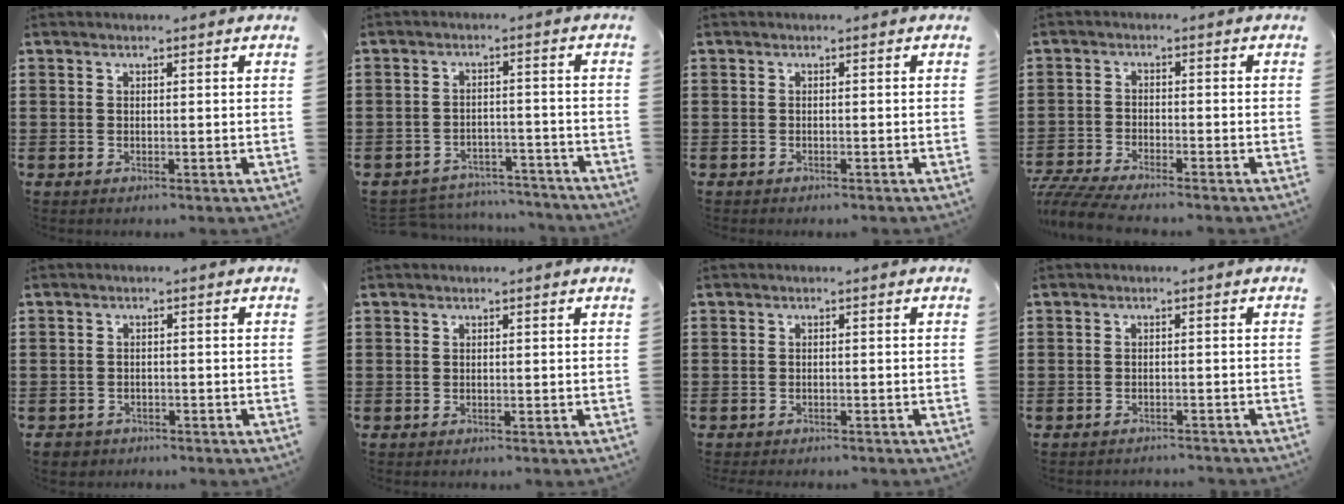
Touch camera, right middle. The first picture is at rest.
{"total": 4.4, "force": [-4.3, 0.7, 0.1], "torque": [-0.005, 0.008, -0.091]}
{"total": 0.5, "force": [-0.5, 0.1, 0.0], "torque": [-0.002, 0.000, -0.011]}
{"total": 4.7, "force": [-4.5, 0.4, 1.3], "torque": [-0.043, -0.009, -0.095]}
{"total": 1.5, "force": [-1.3, 0.7, -0.1], "torque": [-0.004, 0.004, -0.030]}
{"total": 0.0}
{"total": 0.9, "force": [-0.9, 0.2, 0.0], "torque": [-0.002, 0.002, -0.021]}
{"total": 1.4, "force": [-1.4, 0.1, 0.0], "torque": [-0.004, 0.003, -0.031]}